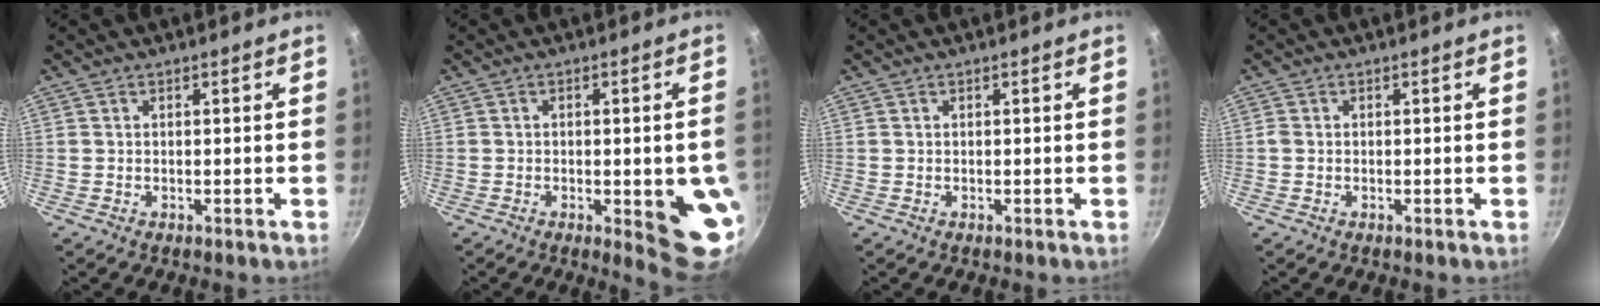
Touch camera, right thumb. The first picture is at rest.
{"total": 10.9, "force": [-2.2, 3.4, 10.1], "torque": [-0.094, 0.001, -0.022]}
{"total": 0.0}
{"total": 0.8, "force": [-0.2, 0.7, 0.3], "torque": [-0.007, 0.002, -0.005]}